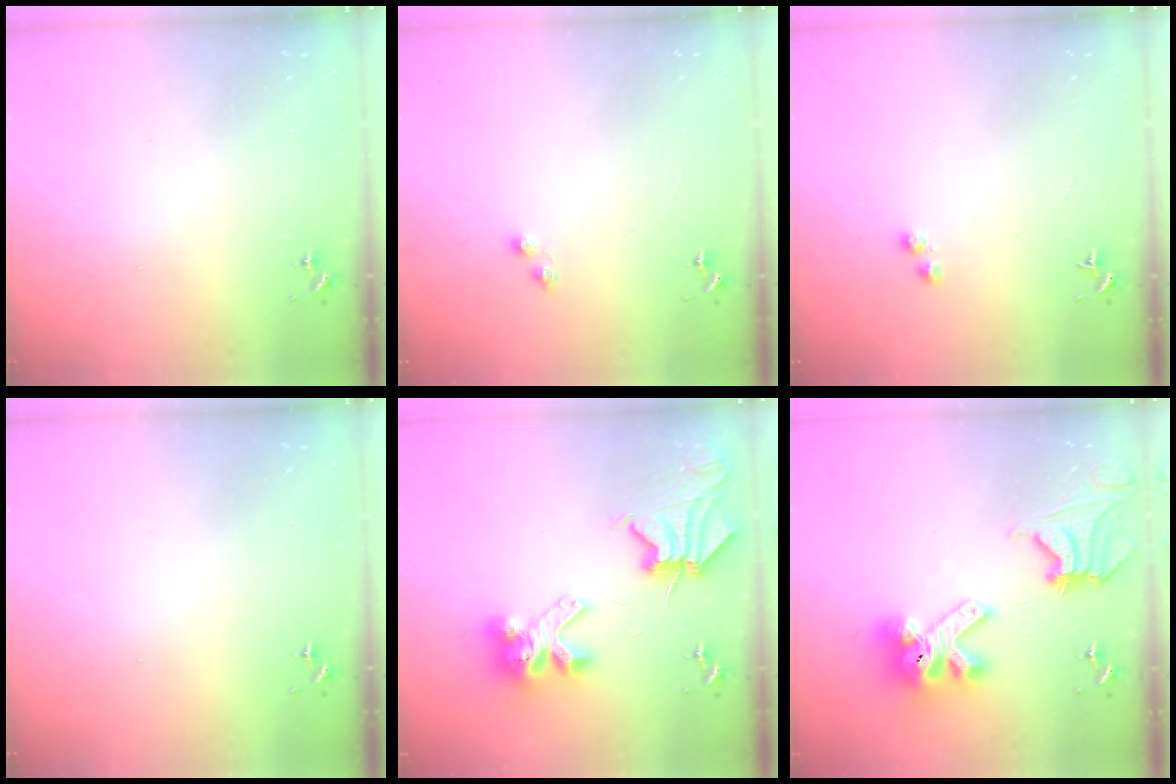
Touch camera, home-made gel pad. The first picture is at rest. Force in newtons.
{"total": 2.8, "press": 2.8, "slide": 0.4}
{"total": 3.0, "press": 2.9, "slide": 0.7}
{"total": 0.0}
{"total": 13.2, "press": 13.1, "slide": 1.7}
{"total": 15.7, "press": 15.6, "slide": 1.8}